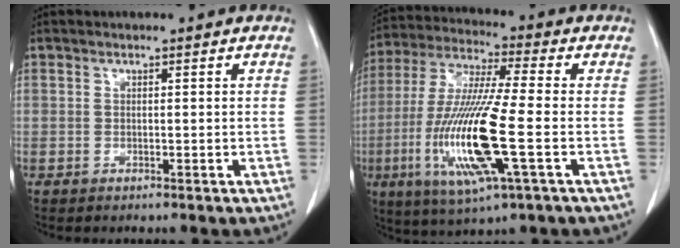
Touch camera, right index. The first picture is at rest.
{"total": 16.8, "force": [-3.9, 1.0, 16.3], "torque": [-0.341, -0.018, -0.072]}